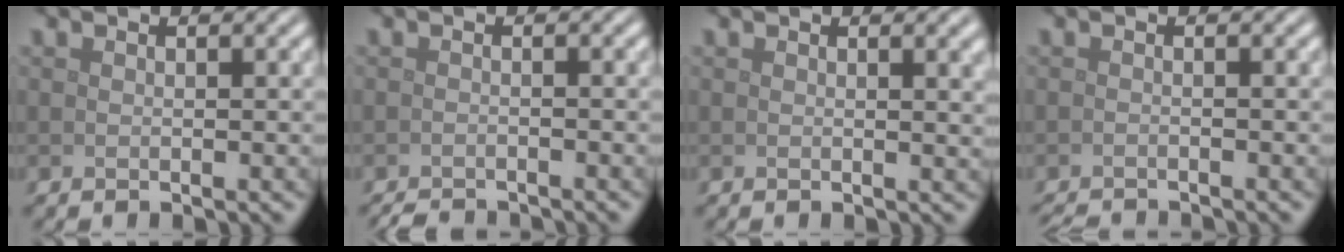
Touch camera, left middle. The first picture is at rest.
{"total": 2.3, "force": [-2.2, 0.3, 0.5], "torque": [-0.004, -0.006, -0.038]}
{"total": 2.3, "force": [1.0, 0.8, 2.0], "torque": [-0.011, 0.006, 0.012]}
{"total": 2.7, "force": [-2.6, 0.2, 0.8], "torque": [-0.011, -0.010, -0.042]}